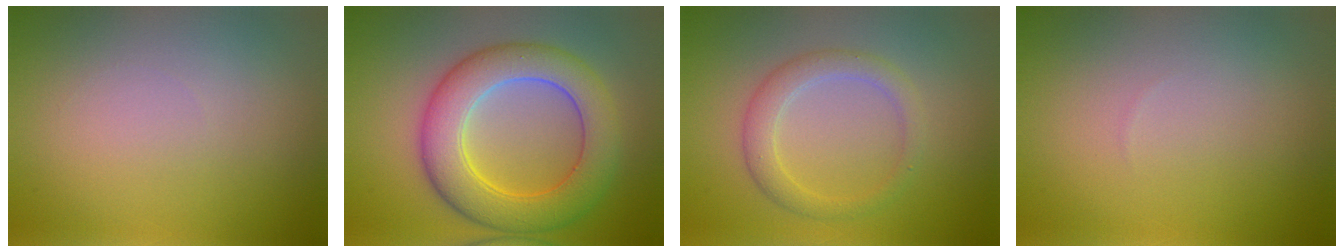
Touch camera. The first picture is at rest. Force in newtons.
{"total": 7.7, "press": 7.7, "slide": 0.2}
{"total": 2.7, "press": 2.7, "slide": 0.2}
{"total": 0.0}